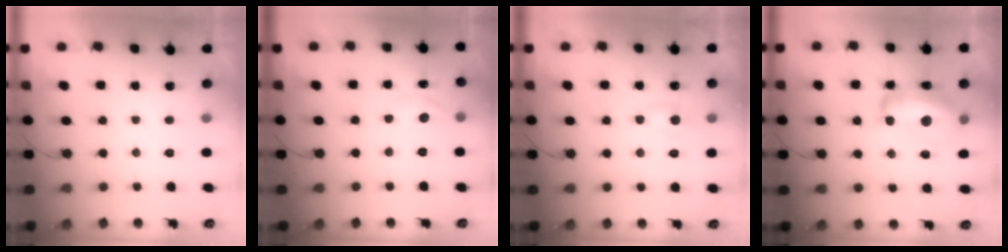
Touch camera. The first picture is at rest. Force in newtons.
{"total": 5.9, "press": 5.9, "slide": 0.7}
{"total": 4.3, "press": 4.2, "slide": 0.7}
{"total": 15.0, "press": 14.9, "slide": 1.1}